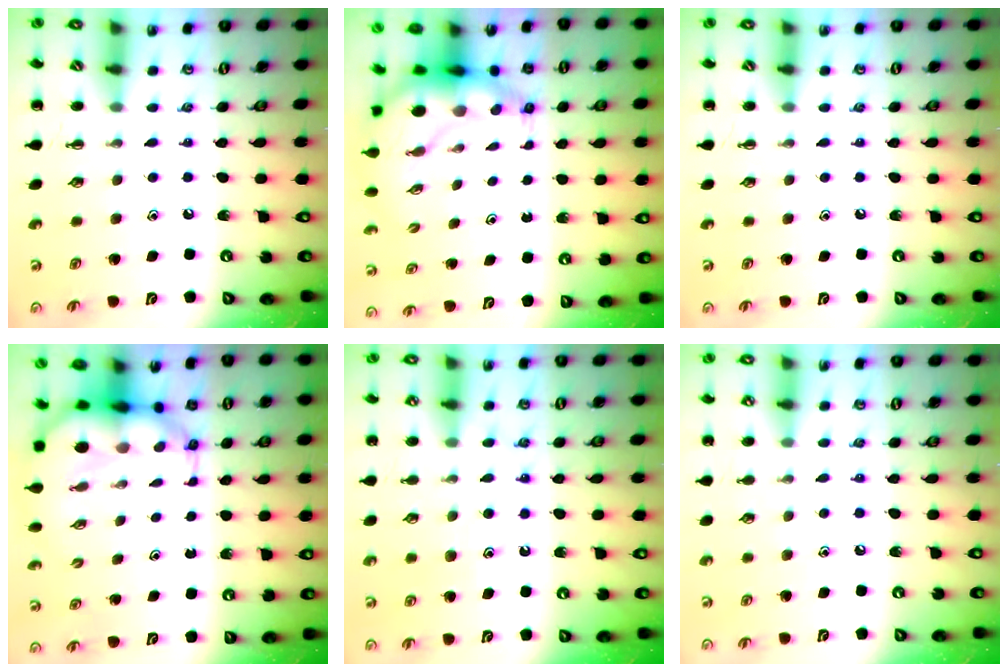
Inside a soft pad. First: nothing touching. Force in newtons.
{"total": 8.3, "press": 8.0, "slide": 2.1}
{"total": 0.0}
{"total": 7.6, "press": 7.1, "slide": 2.5}
{"total": 9.7, "press": 9.7, "slide": 0.9}
{"total": 6.9, "press": 6.6, "slide": 2.2}